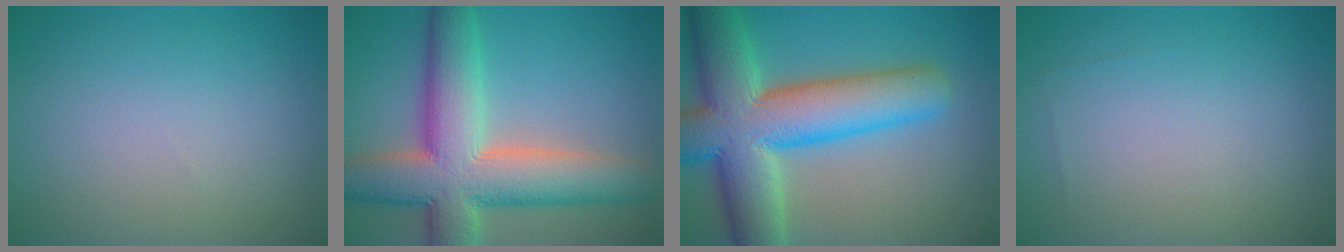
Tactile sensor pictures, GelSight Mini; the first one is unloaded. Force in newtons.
{"total": 11.6, "press": 11.6, "slide": 0.8}
{"total": 12.9, "press": 12.9, "slide": 0.6}
{"total": 0.0}